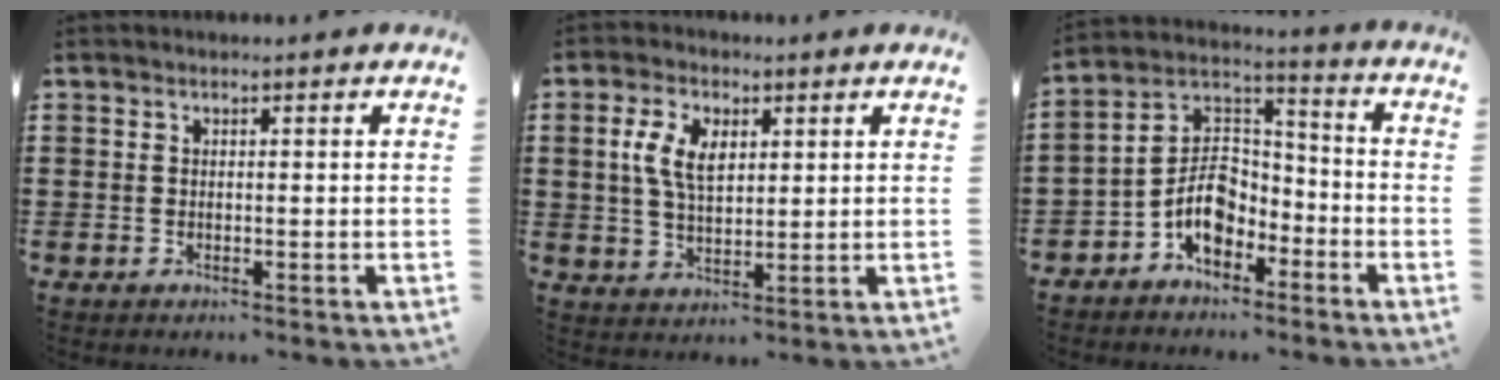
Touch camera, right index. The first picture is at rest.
{"total": 6.3, "force": [1.7, 3.6, 5.0], "torque": [-0.116, 0.011, 0.027]}
{"total": 7.9, "force": [-3.4, 5.3, 4.8], "torque": [-0.112, 0.000, -0.069]}